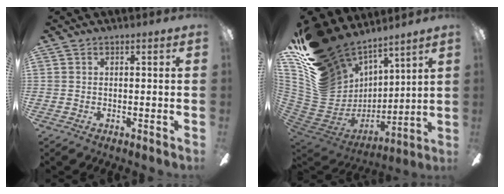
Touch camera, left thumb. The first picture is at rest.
{"total": 20.5, "force": [14.8, 11.8, 8.0], "torque": [-0.167, -0.111, 0.297]}